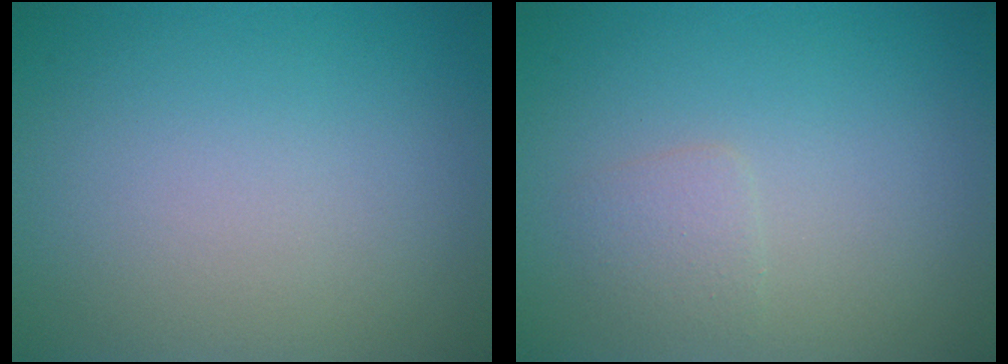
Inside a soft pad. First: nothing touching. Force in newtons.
{"total": 1.3, "press": 1.3, "slide": 0.0}